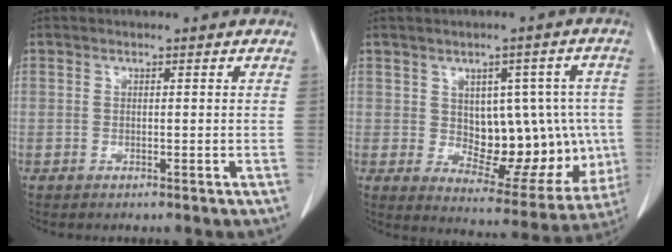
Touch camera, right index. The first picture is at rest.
{"total": 15.0, "force": [0.1, 7.9, 12.7], "torque": [-0.154, 0.016, 0.028]}